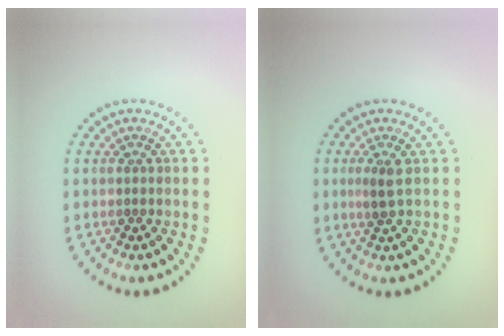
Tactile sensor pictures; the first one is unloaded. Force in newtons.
{"total": 1.3, "press": 1.1, "slide": 0.7}